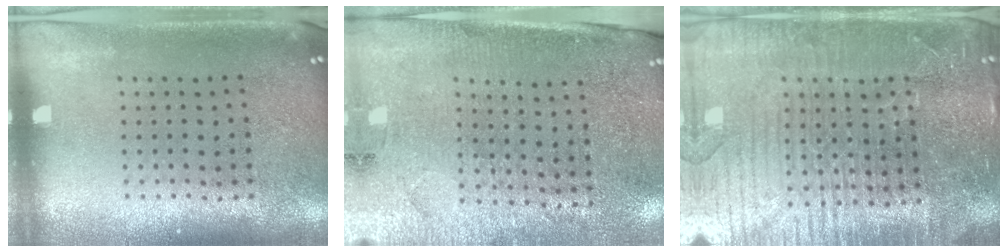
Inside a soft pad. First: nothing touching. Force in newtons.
{"total": 2.9, "press": 2.7, "slide": 1.1}
{"total": 4.9, "press": 4.4, "slide": 2.0}